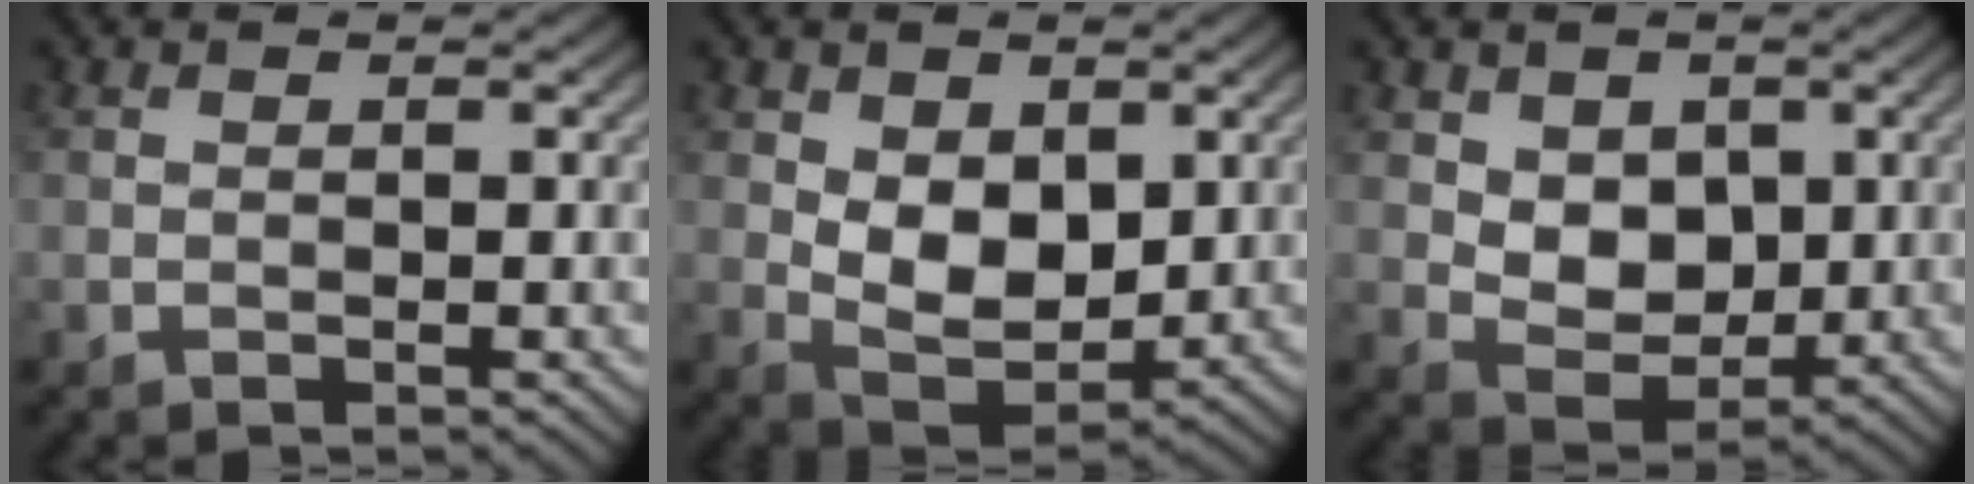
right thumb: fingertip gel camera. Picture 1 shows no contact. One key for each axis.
{"total": 7.6, "fx": 1.1, "fy": 4.9, "fz": 5.7, "tx": -0.114, "ty": -0.010, "tz": 0.025}
{"total": 5.5, "fx": 1.4, "fy": 4.2, "fz": 3.2, "tx": -0.076, "ty": -0.011, "tz": 0.024}